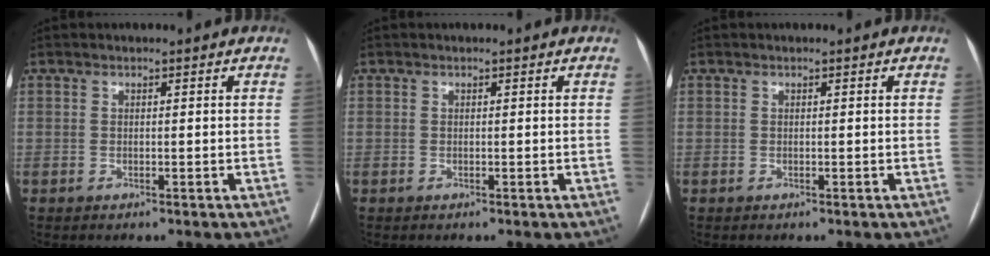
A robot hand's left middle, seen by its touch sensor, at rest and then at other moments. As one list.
[{"total": 0.0}, {"total": 0.0}]